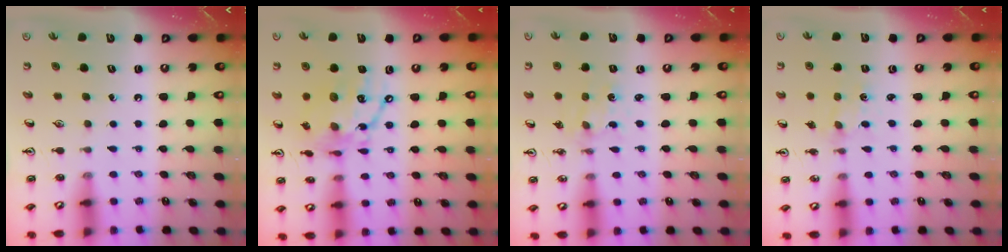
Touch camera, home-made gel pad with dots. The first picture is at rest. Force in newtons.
{"total": 15.0, "press": 14.9, "slide": 1.2}
{"total": 0.7, "press": 0.7, "slide": 0.1}
{"total": 0.6, "press": 0.6, "slide": 0.2}